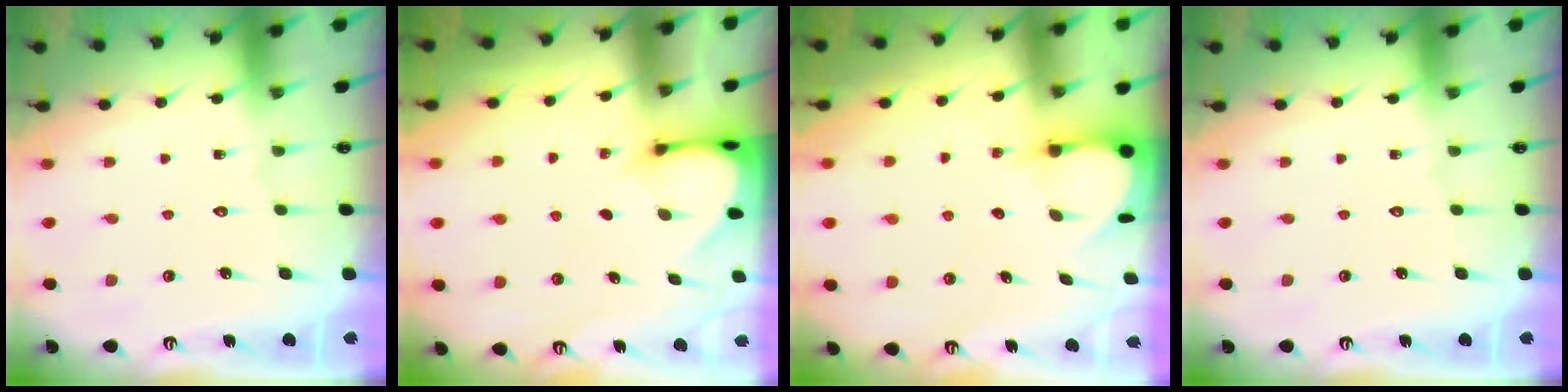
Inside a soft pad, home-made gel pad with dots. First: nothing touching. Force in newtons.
{"total": 3.1, "press": 3.1, "slide": 0.3}
{"total": 3.4, "press": 3.4, "slide": 0.3}
{"total": 0.0}